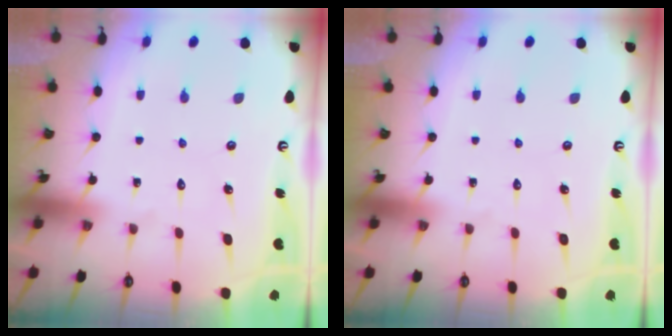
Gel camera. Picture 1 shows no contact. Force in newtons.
{"total": 0.0}